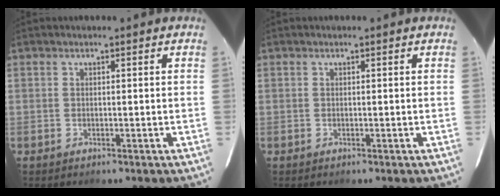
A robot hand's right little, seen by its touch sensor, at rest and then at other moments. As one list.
[{"total": 0.0}]